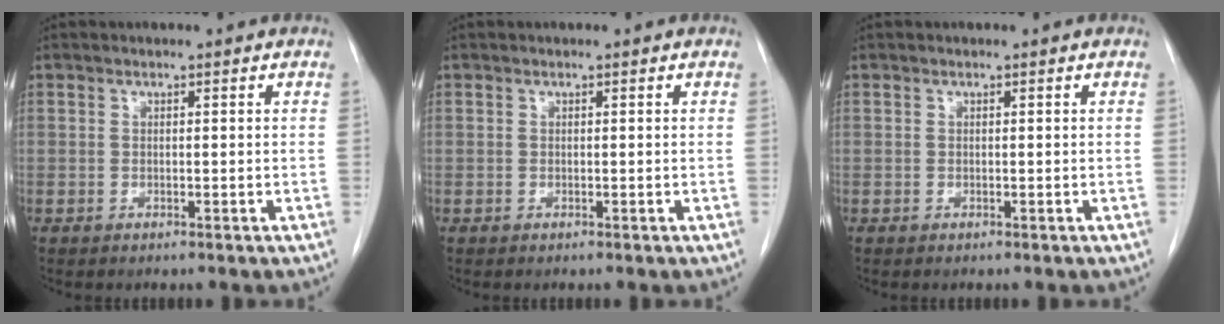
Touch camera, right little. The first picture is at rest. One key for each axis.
{"total": 0.0}
{"total": 0.0}